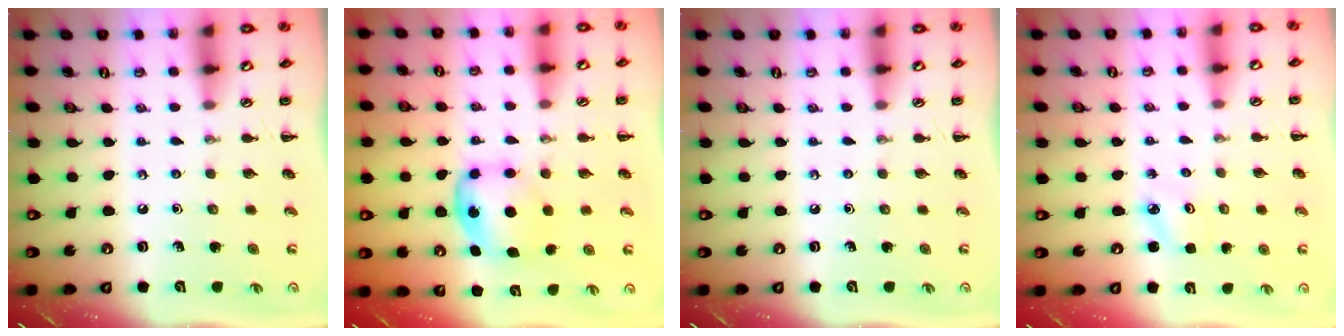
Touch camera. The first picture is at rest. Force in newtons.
{"total": 6.3, "press": 6.2, "slide": 0.7}
{"total": 0.0}
{"total": 2.5, "press": 2.4, "slide": 0.6}